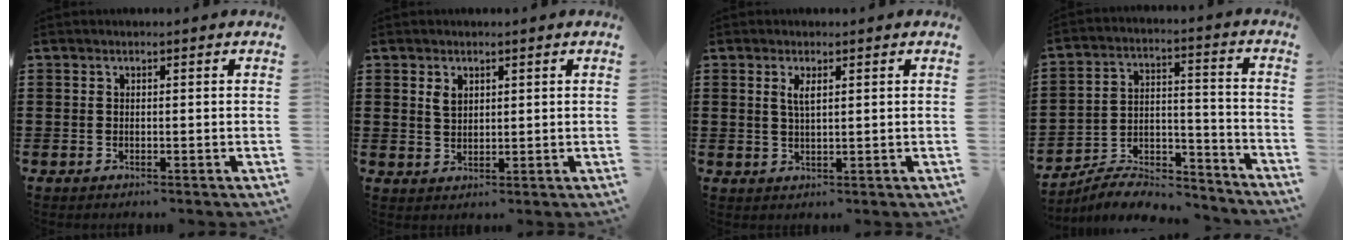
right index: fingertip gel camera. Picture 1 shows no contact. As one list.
[{"total": 2.1, "force": [1.1, 1.2, 1.4], "torque": [-0.030, 0.004, 0.020]}, {"total": 2.2, "force": [0.9, 0.6, 1.9], "torque": [-0.040, 0.003, 0.013]}, {"total": 7.0, "force": [-6.7, 1.5, 1.4], "torque": [-0.023, 0.013, -0.131]}]